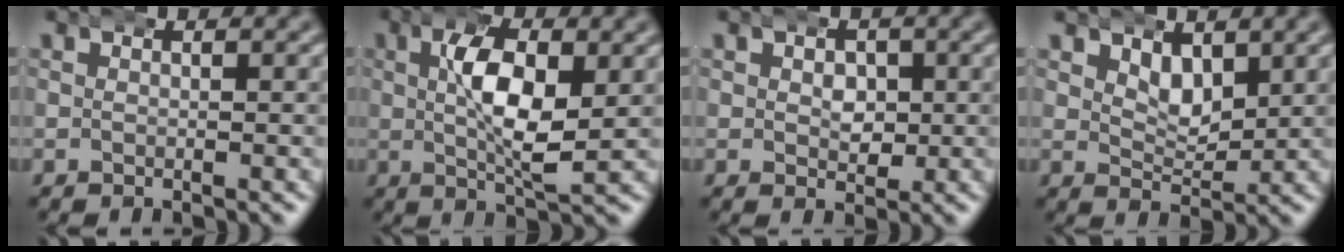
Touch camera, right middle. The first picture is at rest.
{"total": 5.7, "force": [0.9, 1.9, 5.3], "torque": [-0.092, -0.010, 0.017]}
{"total": 2.1, "force": [0.3, 1.7, 1.1], "torque": [-0.017, -0.014, 0.009]}
{"total": 2.9, "force": [1.9, 1.4, 1.6], "torque": [-0.024, -0.015, 0.035]}